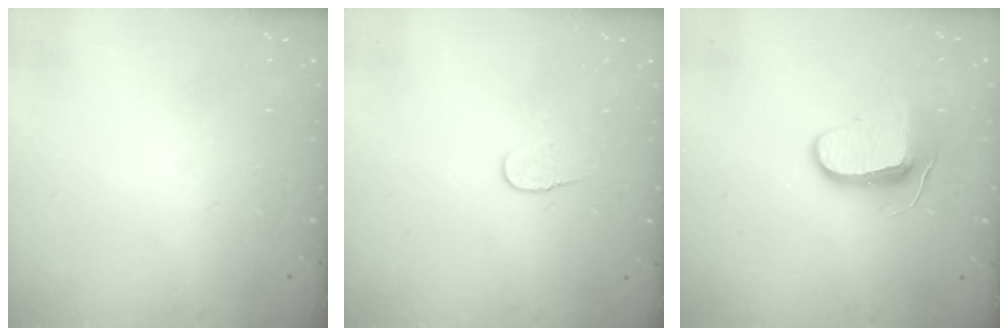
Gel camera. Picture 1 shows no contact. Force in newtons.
{"total": 4.1, "press": 4.1, "slide": 0.4}
{"total": 8.7, "press": 8.7, "slide": 0.9}